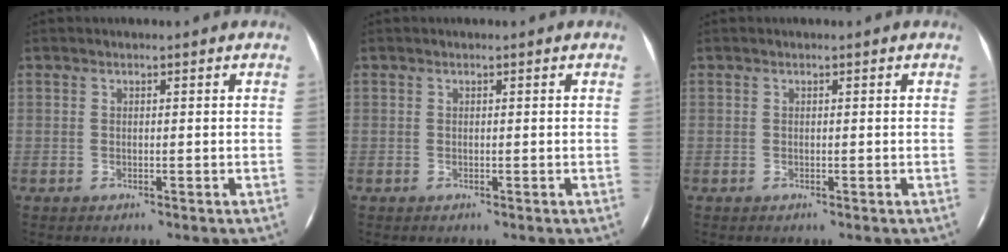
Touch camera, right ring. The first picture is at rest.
{"total": 0.0}
{"total": 0.0}